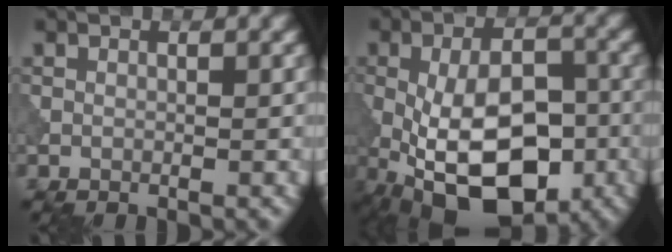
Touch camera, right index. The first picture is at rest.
{"total": 14.4, "force": [-4.6, 7.4, 11.5], "torque": [-0.199, -0.022, -0.066]}